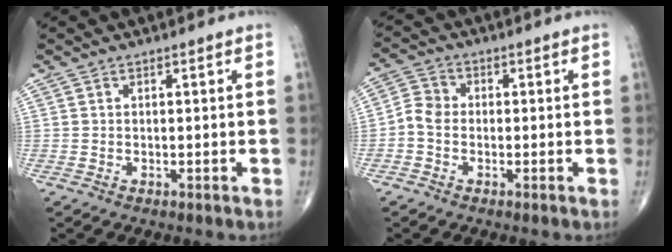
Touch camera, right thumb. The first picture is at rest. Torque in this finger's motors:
{"motor_torque": [-0.02, 0.08, 0.14, -0.04, 0.04]}